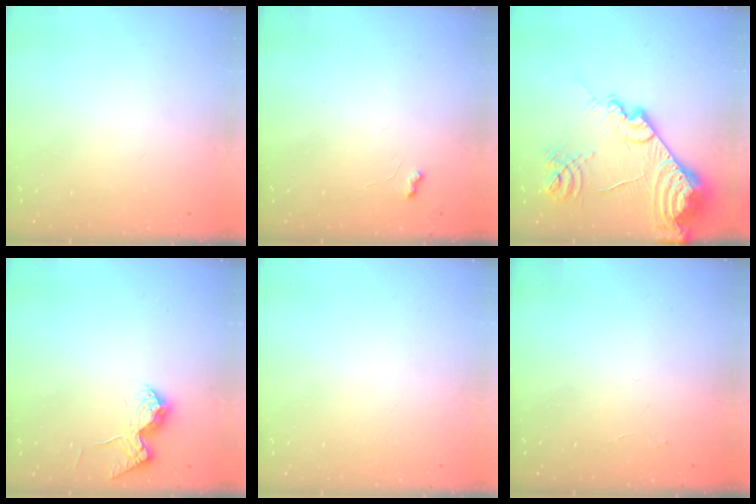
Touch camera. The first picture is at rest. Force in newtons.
{"total": 4.1, "press": 4.0, "slide": 0.6}
{"total": 22.8, "press": 22.6, "slide": 2.5}
{"total": 12.2, "press": 12.2, "slide": 0.5}
{"total": 0.0}
{"total": 2.1, "press": 2.0, "slide": 0.4}